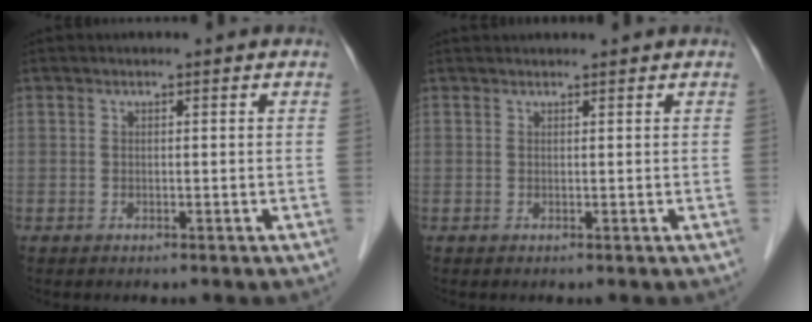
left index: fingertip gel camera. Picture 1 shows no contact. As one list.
[{"total": 2.3, "force": [2.2, 0.2, 0.6], "torque": [-0.006, 0.026, 0.033]}]